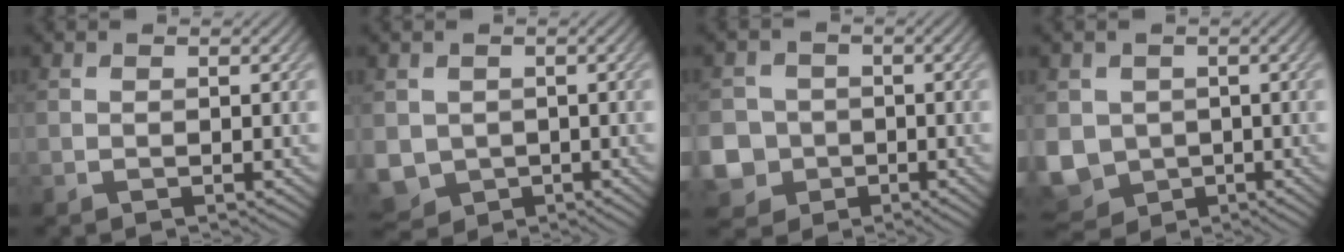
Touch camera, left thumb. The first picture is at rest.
{"total": 4.5, "force": [-0.3, 4.1, 1.8], "torque": [-0.065, -0.028, -0.006]}
{"total": 8.2, "force": [-2.3, 7.6, 2.0], "torque": [-0.075, -0.027, -0.067]}
{"total": 6.8, "force": [-0.5, 6.0, 3.2], "torque": [-0.103, -0.030, -0.010]}